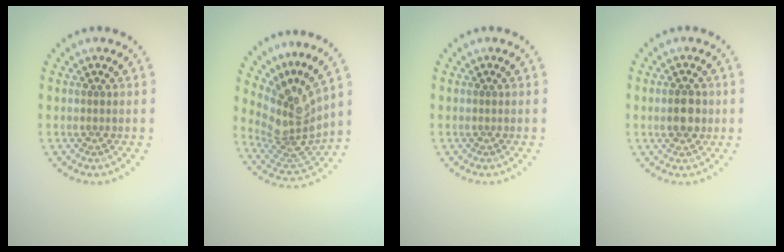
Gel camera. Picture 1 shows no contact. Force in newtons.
{"total": 4.6, "press": 3.0, "slide": 3.4}
{"total": 0.0}
{"total": 3.0, "press": 3.0, "slide": 0.1}